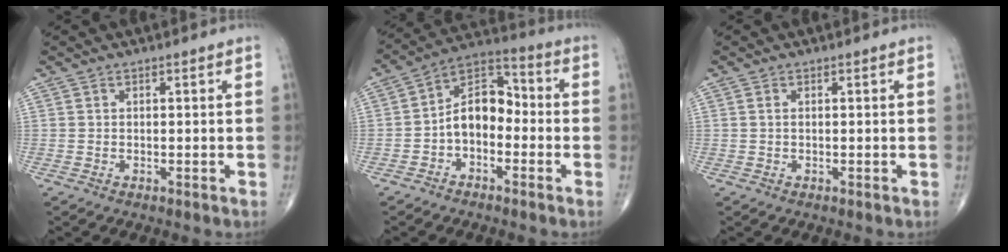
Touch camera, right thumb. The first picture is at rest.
{"total": 9.9, "force": [-2.1, 6.5, 7.1], "torque": [-0.095, 0.044, -0.055]}
{"total": 0.5, "force": [0.1, 0.2, 0.5], "torque": [-0.012, 0.001, 0.002]}